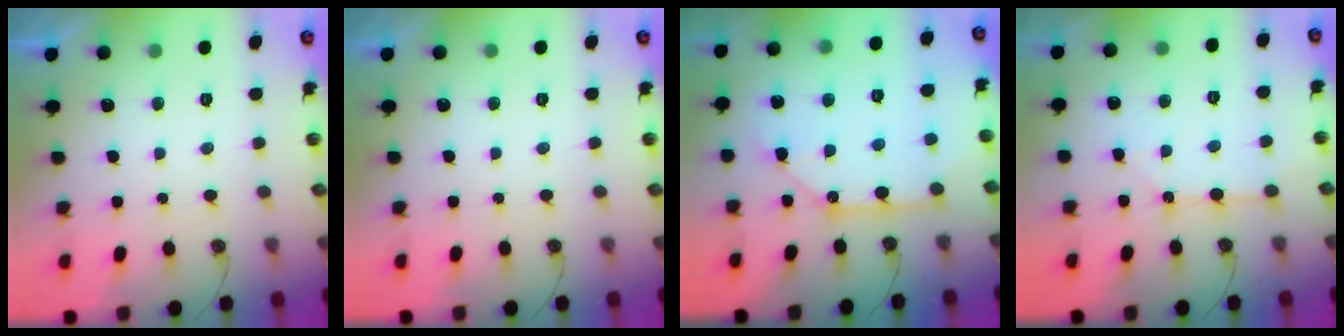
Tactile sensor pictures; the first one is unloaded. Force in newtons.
{"total": 0.0}
{"total": 10.5, "press": 10.5, "slide": 1.2}
{"total": 3.3, "press": 3.3, "slide": 0.4}